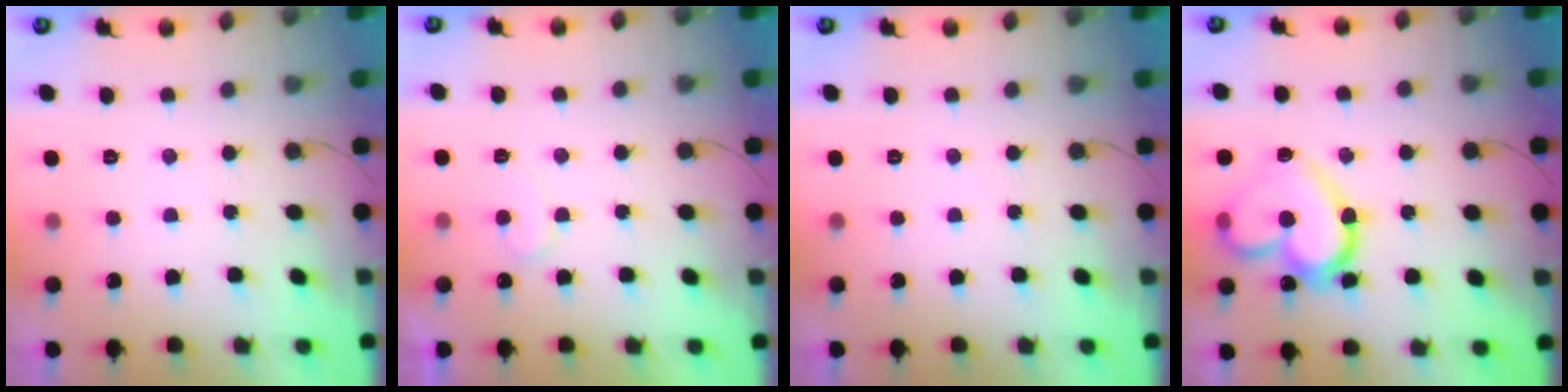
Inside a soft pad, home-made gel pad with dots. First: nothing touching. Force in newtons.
{"total": 6.2, "press": 6.1, "slide": 0.4}
{"total": 0.0}
{"total": 18.8, "press": 18.7, "slide": 2.3}